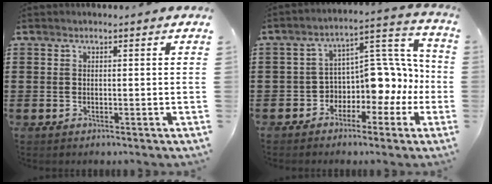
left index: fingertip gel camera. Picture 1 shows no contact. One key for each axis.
{"total": 6.8, "fx": -1.3, "fy": 5.4, "fz": 3.9, "tx": -0.072, "ty": -0.020, "tz": -0.028}